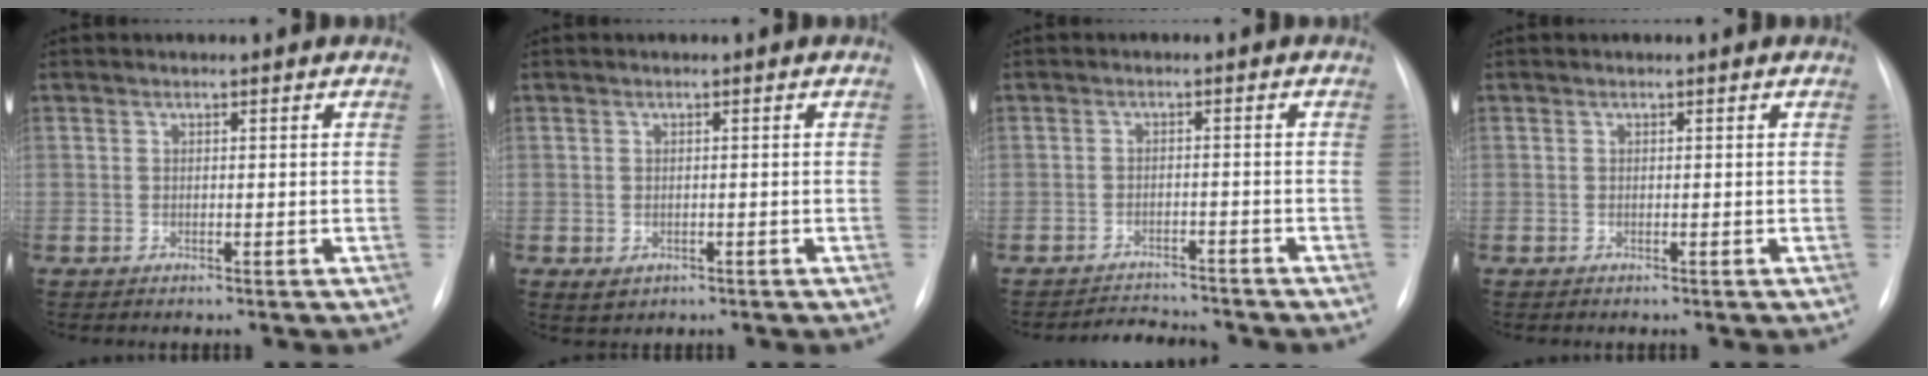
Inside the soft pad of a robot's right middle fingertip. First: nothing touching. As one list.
[{"total": 1.8, "force": [-0.7, 1.4, 0.9], "torque": [-0.013, -0.001, 0.000]}, {"total": 4.7, "force": [-4.7, 0.6, 0.2], "torque": [-0.006, 0.000, -0.071]}, {"total": 0.0}]